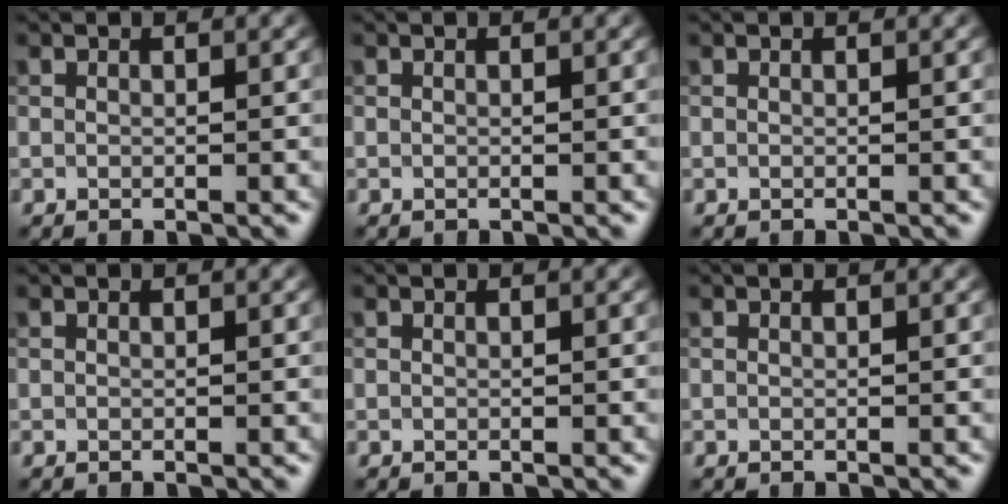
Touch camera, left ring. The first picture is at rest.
{"total": 0.0}
{"total": 0.0}
{"total": 0.0}
{"total": 0.0}
{"total": 0.0}